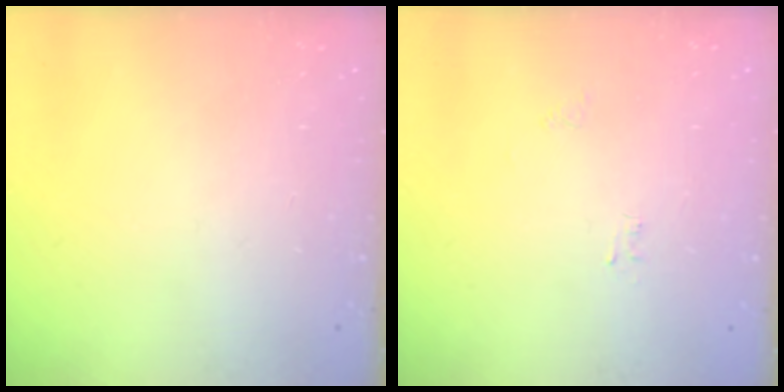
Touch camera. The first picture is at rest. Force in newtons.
{"total": 2.5, "press": 2.5, "slide": 0.3}